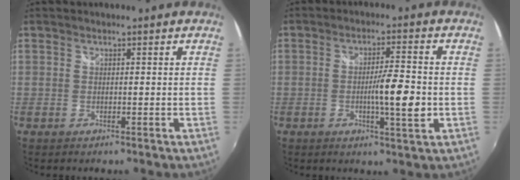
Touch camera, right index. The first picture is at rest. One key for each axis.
{"total": 7.3, "fx": -1.4, "fy": 0.6, "fz": 7.2, "tx": -0.118, "ty": -0.008, "tz": -0.021}